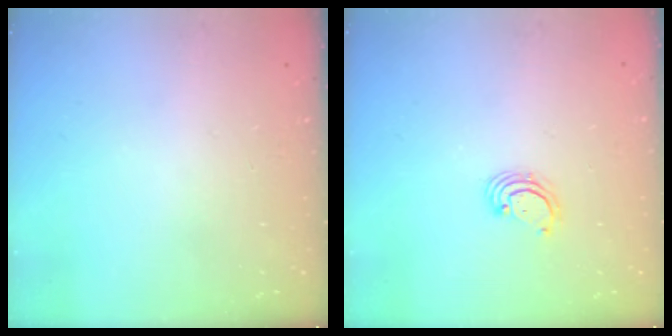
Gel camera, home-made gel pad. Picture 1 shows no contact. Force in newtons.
{"total": 2.8, "press": 2.8, "slide": 0.3}